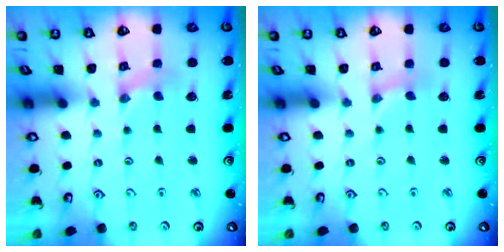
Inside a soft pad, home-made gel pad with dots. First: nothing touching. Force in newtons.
{"total": 0.0}